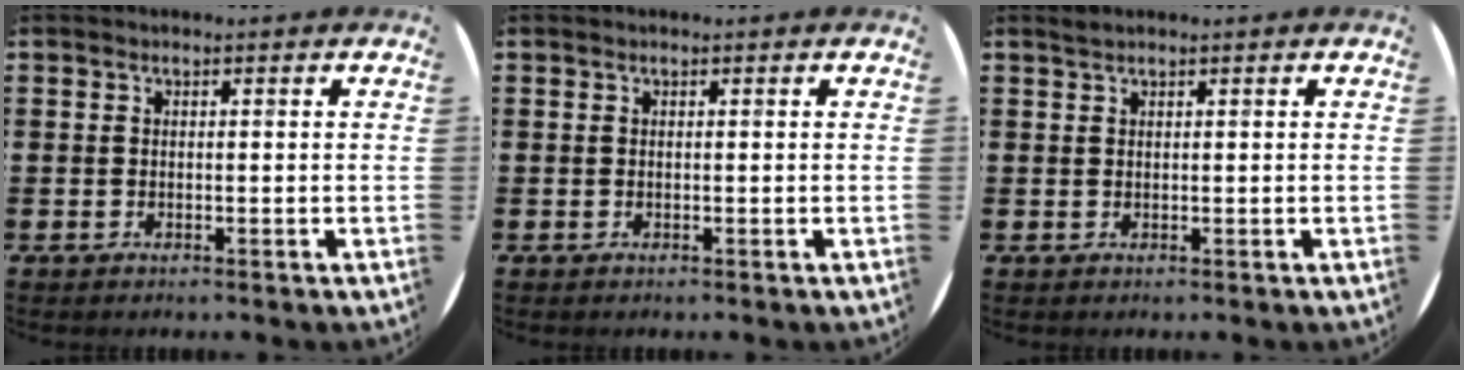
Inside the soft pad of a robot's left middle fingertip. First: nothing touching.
{"total": 0.0}
{"total": 0.5, "force": [0.5, -0.1, 0.1], "torque": [-0.001, 0.000, 0.010]}